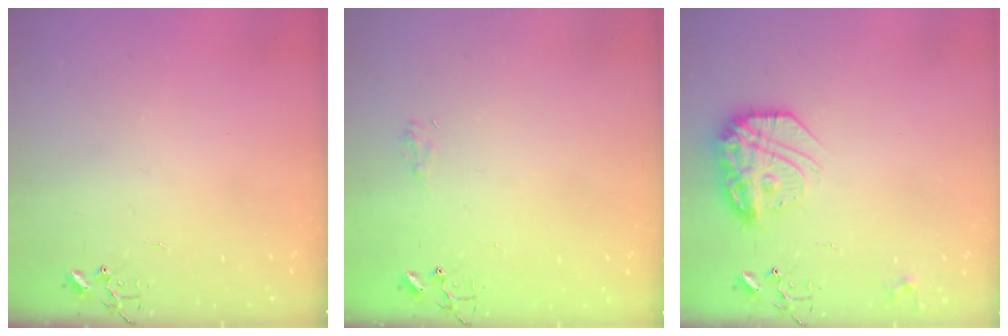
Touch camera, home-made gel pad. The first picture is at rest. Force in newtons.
{"total": 6.9, "press": 6.8, "slide": 0.8}
{"total": 17.3, "press": 17.3, "slide": 1.3}